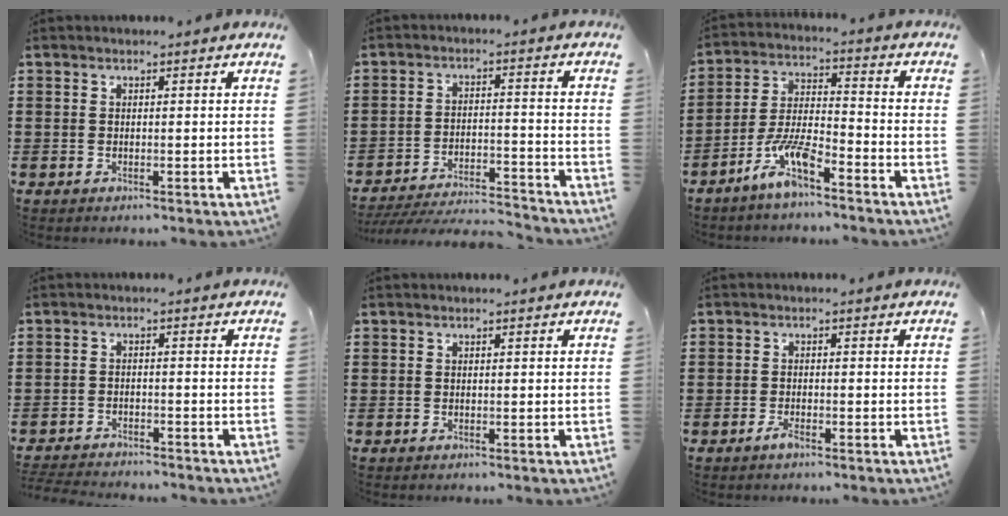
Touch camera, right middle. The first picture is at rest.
{"total": 5.0, "force": [-4.8, 0.4, 1.2], "torque": [-0.035, -0.004, -0.102]}
{"total": 7.4, "force": [-5.3, 1.6, 5.0], "torque": [-0.109, -0.003, -0.102]}
{"total": 2.8, "force": [-2.8, 0.1, 0.0], "torque": [-0.006, -0.003, -0.060]}
{"total": 0.0}
{"total": 1.7, "force": [-1.3, 0.7, 0.8], "torque": [-0.025, -0.003, -0.027]}